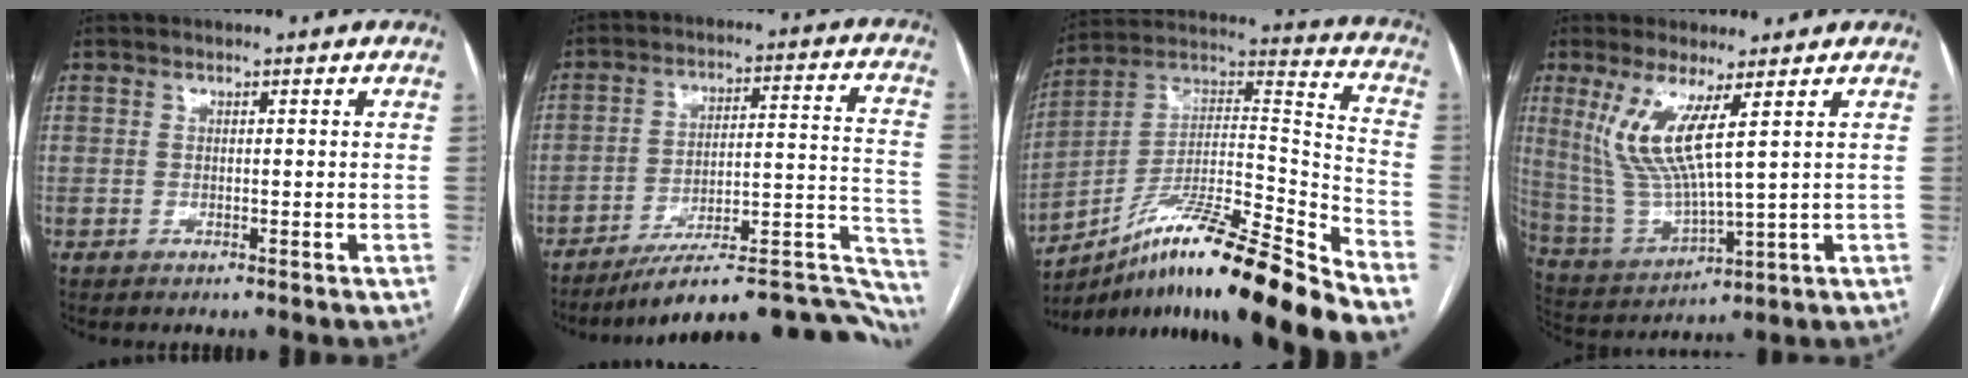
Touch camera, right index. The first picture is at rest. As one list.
[{"total": 25.3, "force": [-22.2, 4.4, 11.4], "torque": [-0.055, 0.045, -0.294]}, {"total": 21.9, "force": [-17.1, -0.7, 13.7], "torque": [-0.215, 0.014, -0.294]}, {"total": 10.1, "force": [4.1, 1.1, 9.2], "torque": [-0.210, -0.016, 0.090]}]